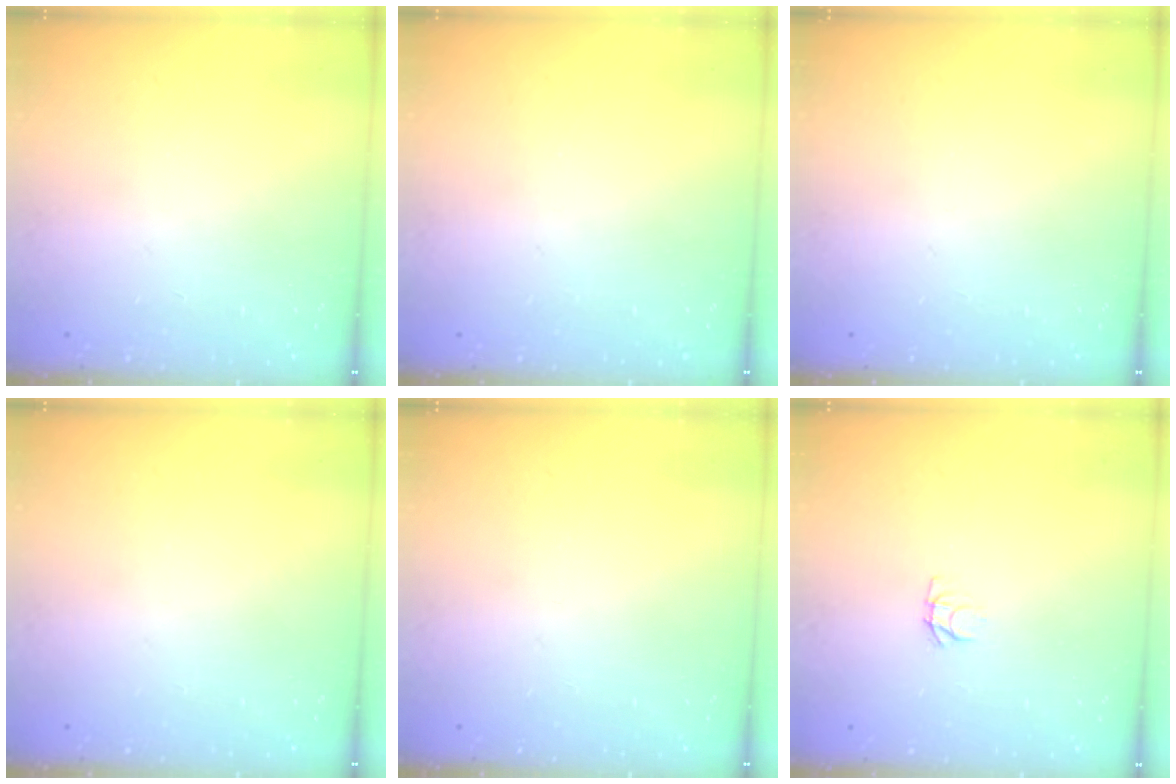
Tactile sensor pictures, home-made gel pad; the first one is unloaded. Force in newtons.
{"total": 0.0}
{"total": 0.0}
{"total": 0.0}
{"total": 0.0}
{"total": 2.7, "press": 2.7, "slide": 0.3}